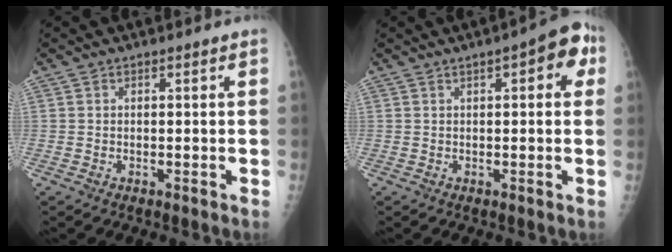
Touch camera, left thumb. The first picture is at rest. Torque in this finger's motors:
{"motor_torque": [0.03, 0.38, -0.07, -0.08, 0.11]}